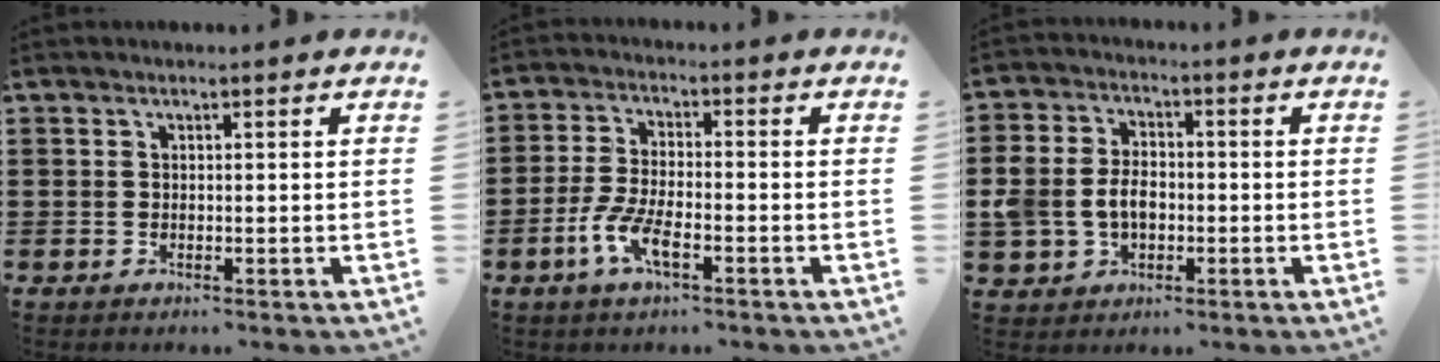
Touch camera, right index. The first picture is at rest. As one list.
[{"total": 6.1, "force": [-3.1, 1.6, 5.0], "torque": [-0.122, -0.013, -0.062]}, {"total": 6.1, "force": [-0.9, 4.6, 3.9], "torque": [-0.105, 0.003, -0.024]}]